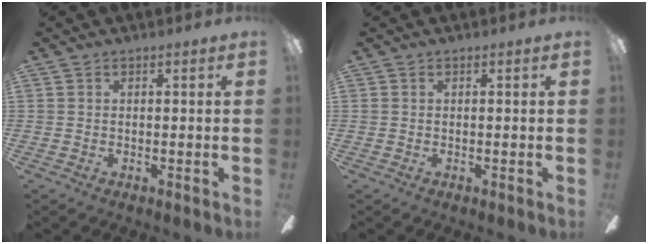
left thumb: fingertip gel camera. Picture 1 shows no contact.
{"total": 0.0}